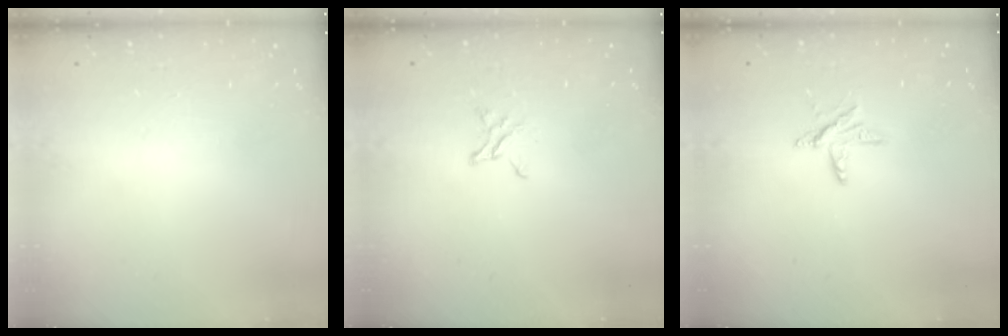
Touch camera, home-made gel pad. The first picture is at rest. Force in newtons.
{"total": 2.0, "press": 2.0, "slide": 0.1}
{"total": 6.7, "press": 6.7, "slide": 0.6}